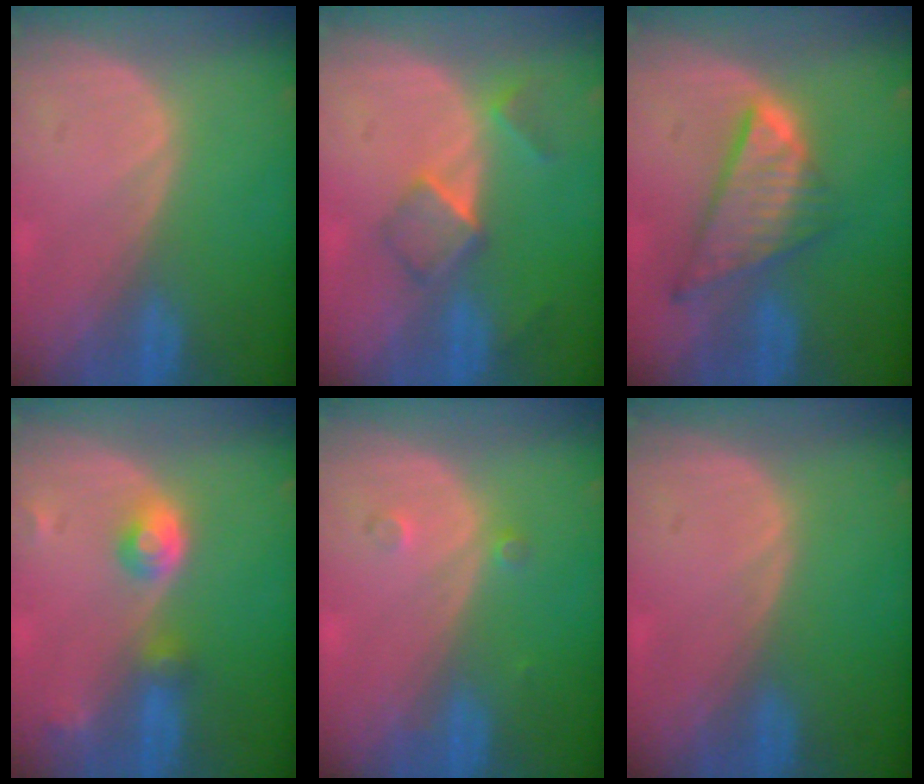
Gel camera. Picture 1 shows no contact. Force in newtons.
{"total": 5.2, "press": 4.5, "slide": 2.7}
{"total": 8.7, "press": 7.4, "slide": 4.6}
{"total": 4.4, "press": 4.1, "slide": 1.8}
{"total": 1.5, "press": 1.2, "slide": 0.8}
{"total": 0.0}